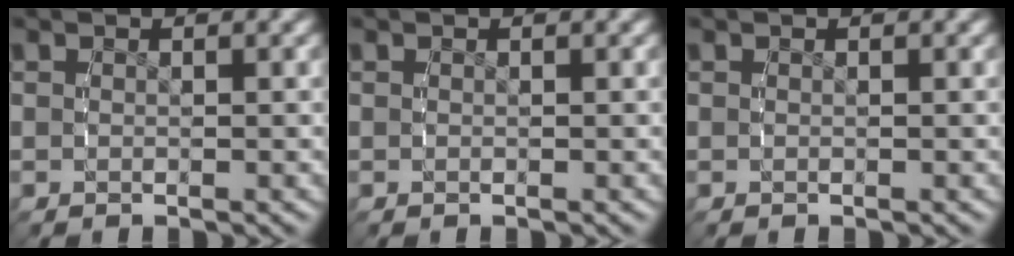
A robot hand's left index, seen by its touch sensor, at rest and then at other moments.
{"total": 0.0}
{"total": 0.0}